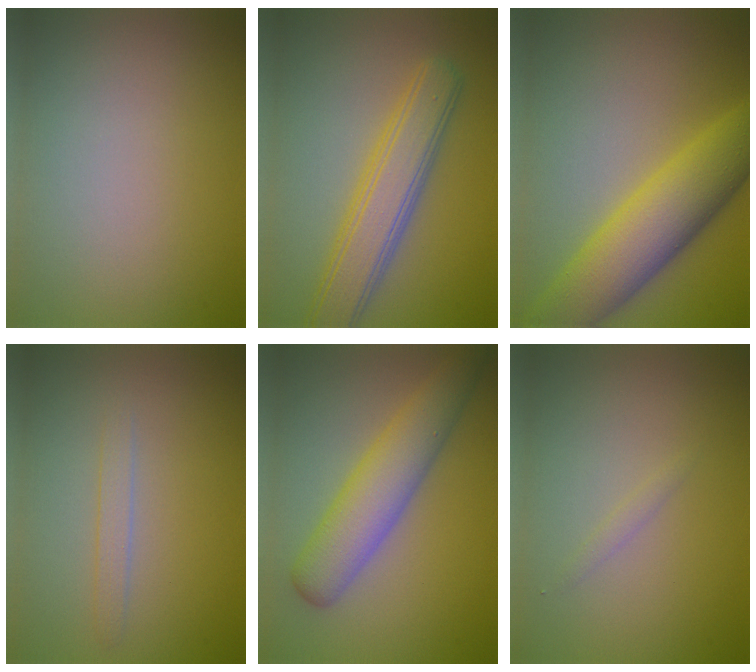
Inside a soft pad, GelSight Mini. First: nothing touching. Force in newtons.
{"total": 5.6, "press": 5.6, "slide": 0.1}
{"total": 8.5, "press": 8.5, "slide": 0.4}
{"total": 1.2, "press": 1.2, "slide": 0.1}
{"total": 5.5, "press": 5.5, "slide": 0.2}
{"total": 0.7, "press": 0.7, "slide": 0.1}